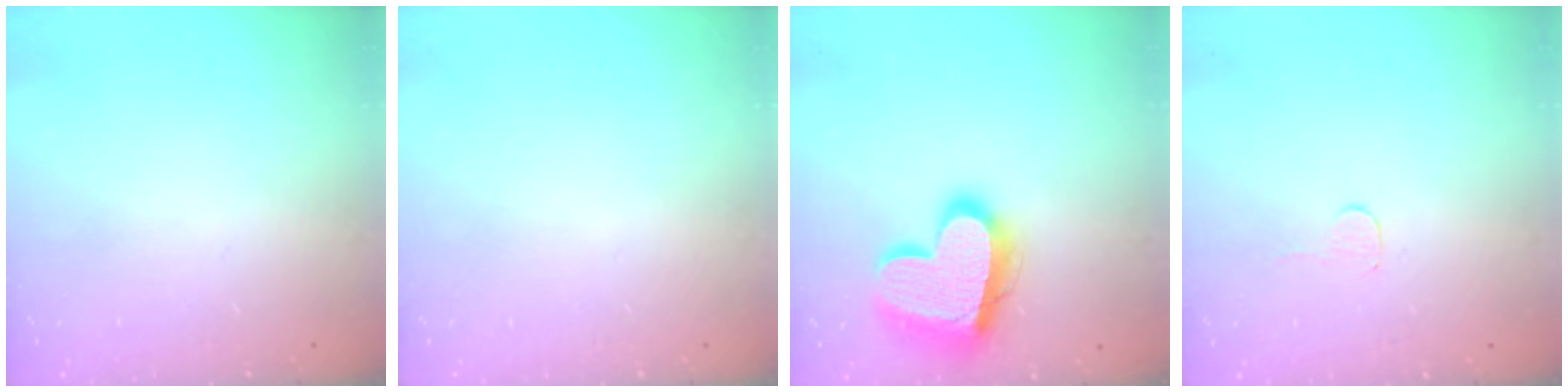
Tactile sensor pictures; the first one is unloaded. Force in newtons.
{"total": 0.0}
{"total": 19.6, "press": 19.6, "slide": 1.5}
{"total": 2.8, "press": 2.8, "slide": 0.2}